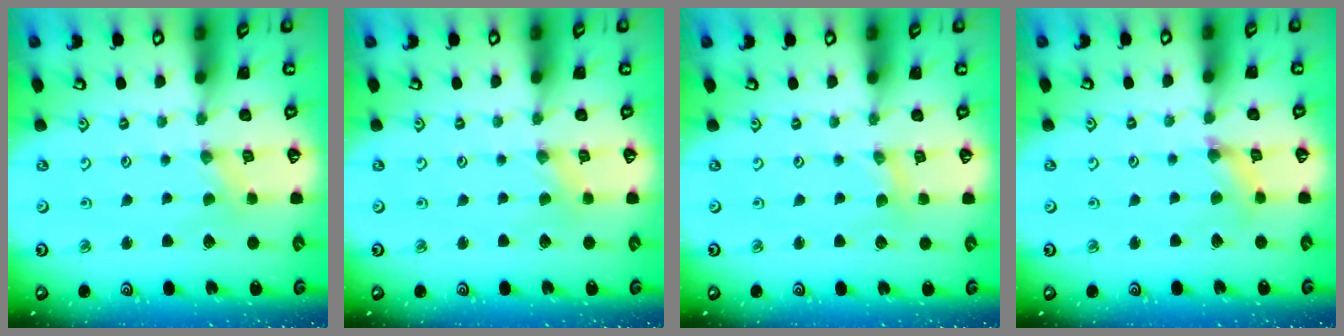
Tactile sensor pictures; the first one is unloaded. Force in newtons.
{"total": 0.0}
{"total": 0.8, "press": 0.8, "slide": 0.2}
{"total": 3.4, "press": 3.4, "slide": 0.4}